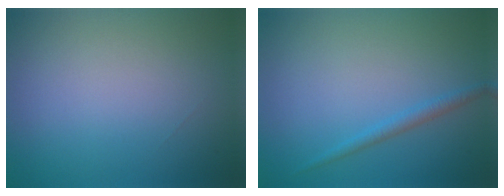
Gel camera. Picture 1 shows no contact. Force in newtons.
{"total": 1.3, "press": 1.3, "slide": 0.1}